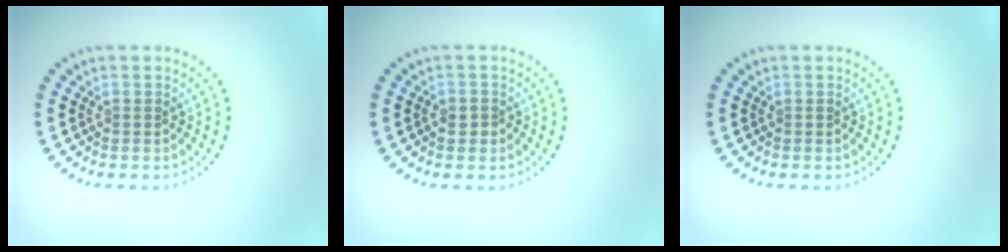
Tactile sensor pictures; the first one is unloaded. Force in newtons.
{"total": 1.3, "press": 1.3, "slide": 0.4}
{"total": 0.0}